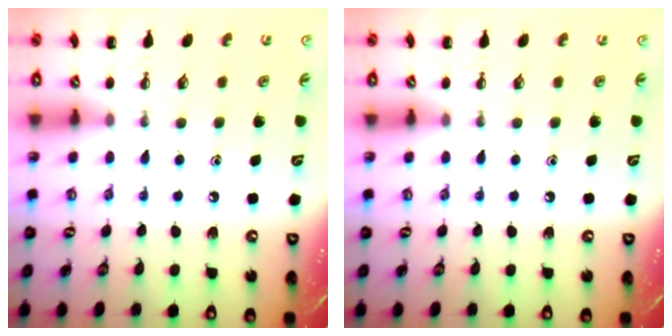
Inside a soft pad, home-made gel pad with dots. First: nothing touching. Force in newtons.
{"total": 0.0}